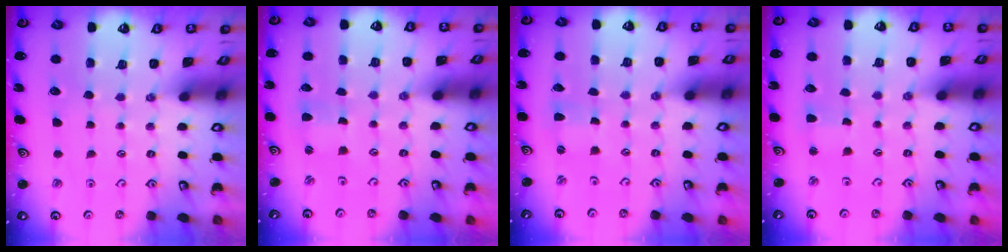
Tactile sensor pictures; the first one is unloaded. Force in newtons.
{"total": 0.9, "press": 0.8, "slide": 0.1}
{"total": 0.0}
{"total": 2.4, "press": 2.3, "slide": 0.3}